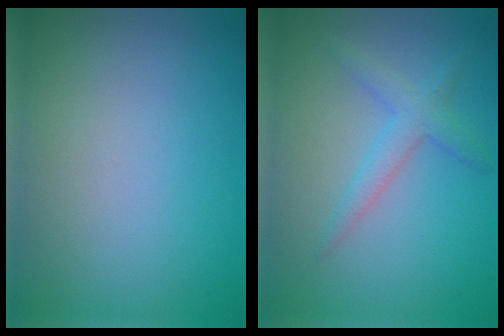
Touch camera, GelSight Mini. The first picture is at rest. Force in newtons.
{"total": 2.3, "press": 2.3, "slide": 0.1}